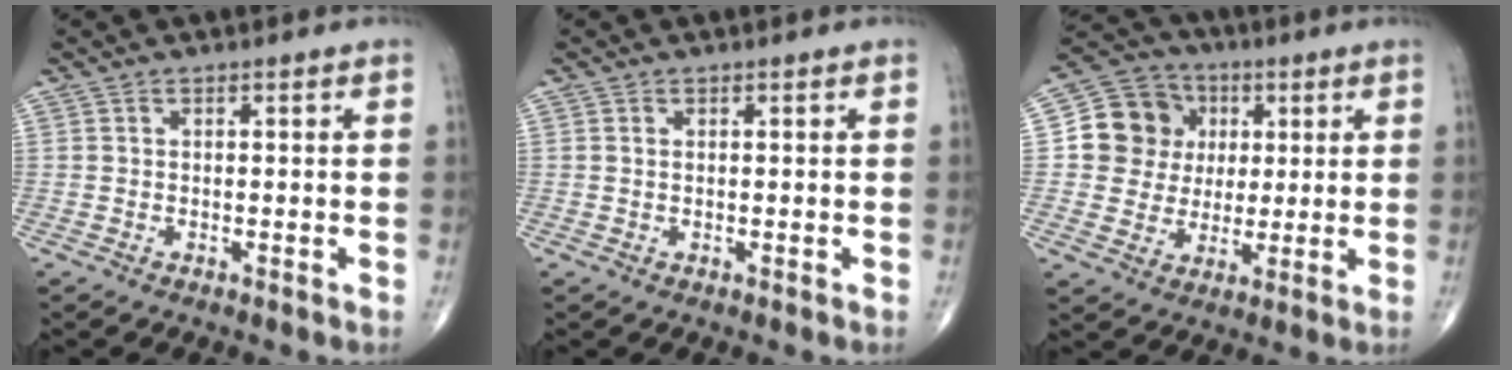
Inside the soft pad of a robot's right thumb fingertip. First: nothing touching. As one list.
[{"total": 0.0}, {"total": 12.4, "force": [2.3, 11.4, 4.2], "torque": [-0.042, 0.009, 0.037]}]